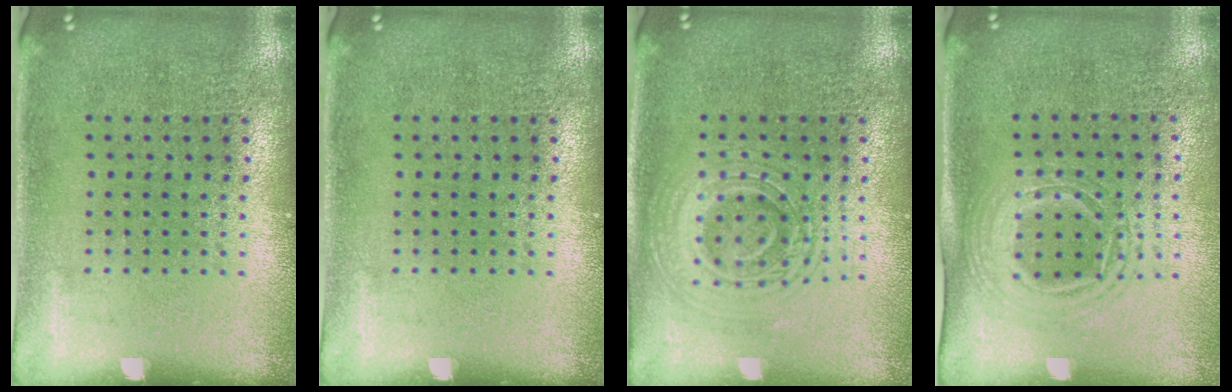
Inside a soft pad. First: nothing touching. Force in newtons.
{"total": 0.0}
{"total": 2.7, "press": 2.7, "slide": 0.5}
{"total": 1.5, "press": 1.3, "slide": 0.8}